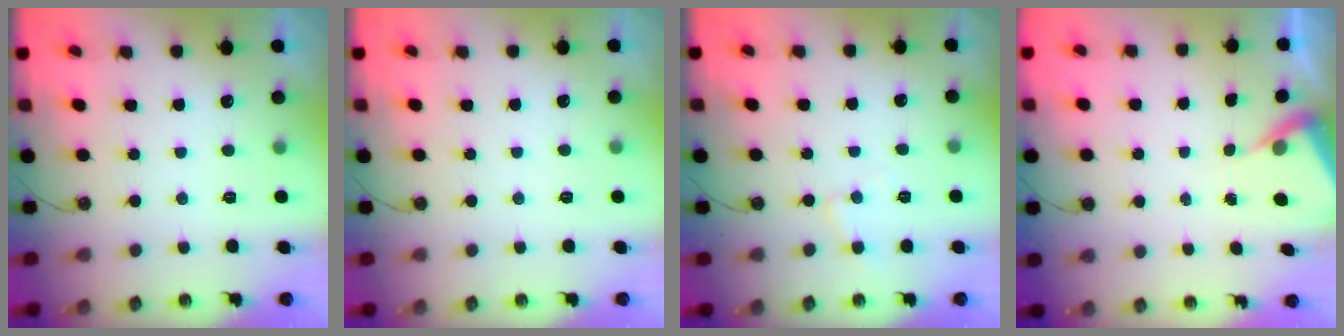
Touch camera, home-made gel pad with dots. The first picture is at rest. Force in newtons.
{"total": 2.8, "press": 2.8, "slide": 0.5}
{"total": 5.8, "press": 5.8, "slide": 0.6}
{"total": 4.1, "press": 4.1, "slide": 0.5}